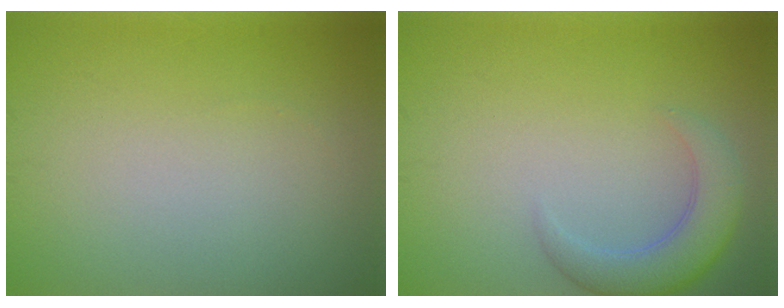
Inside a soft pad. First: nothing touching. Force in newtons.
{"total": 3.9, "press": 3.9, "slide": 0.3}